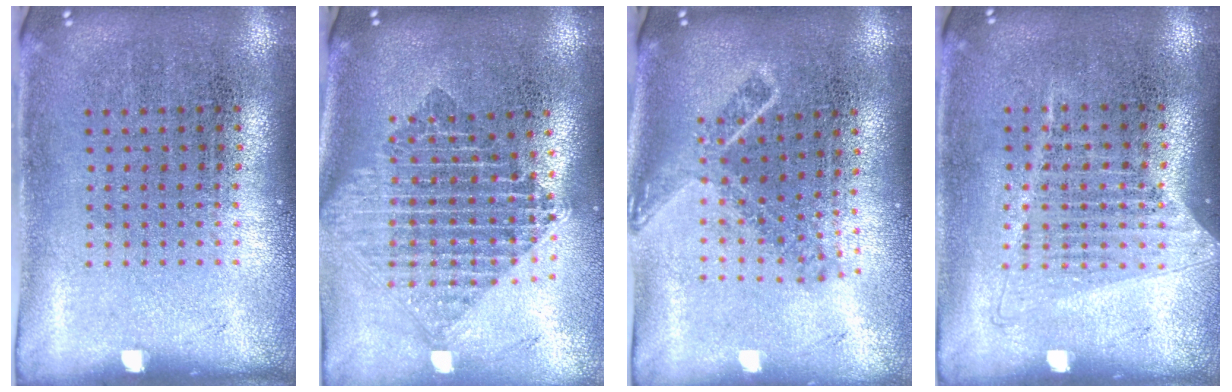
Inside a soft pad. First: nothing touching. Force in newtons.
{"total": 2.2, "press": 1.7, "slide": 1.4}
{"total": 1.8, "press": 1.3, "slide": 1.2}
{"total": 1.0, "press": 0.9, "slide": 0.5}